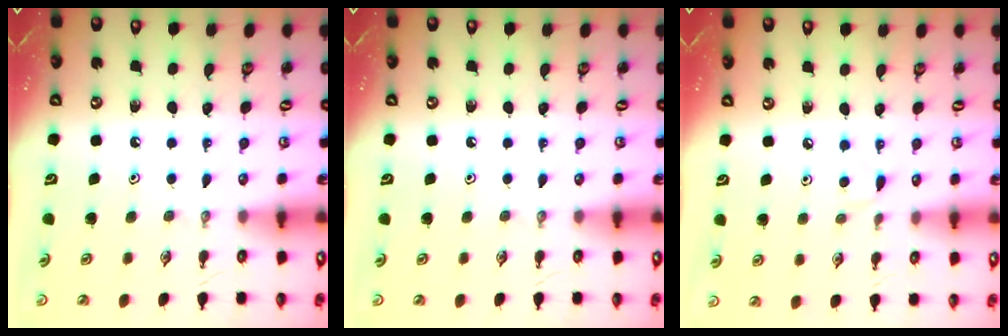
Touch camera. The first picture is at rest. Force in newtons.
{"total": 0.0}
{"total": 3.6, "press": 3.6, "slide": 0.3}